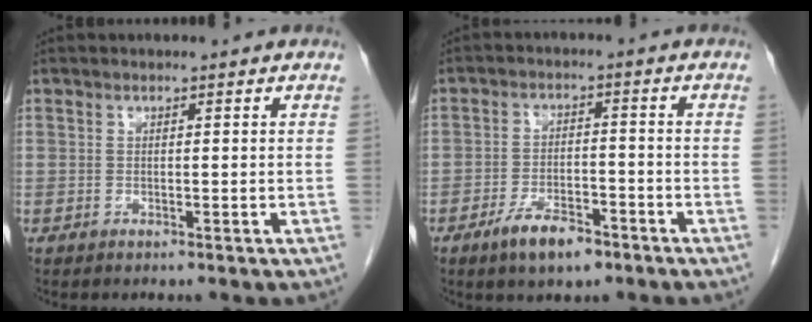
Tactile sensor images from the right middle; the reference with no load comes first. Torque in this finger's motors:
{"motor_torque": [0.83, -0.77, 0.31, 0.03]}